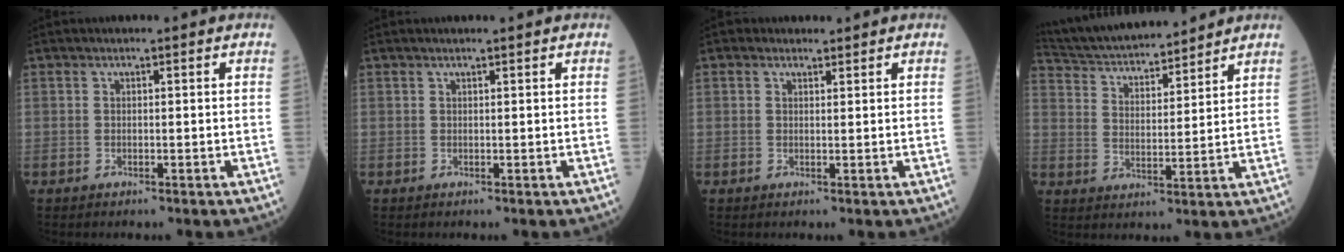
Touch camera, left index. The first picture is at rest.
{"total": 0.5, "force": [0.4, -0.1, 0.3], "torque": [-0.007, 0.001, 0.008]}
{"total": 0.7, "force": [0.5, 0.6, 0.0], "torque": [-0.002, -0.002, 0.004]}
{"total": 15.1, "force": [14.0, 2.1, 5.2], "torque": [-0.096, 0.018, 0.237]}